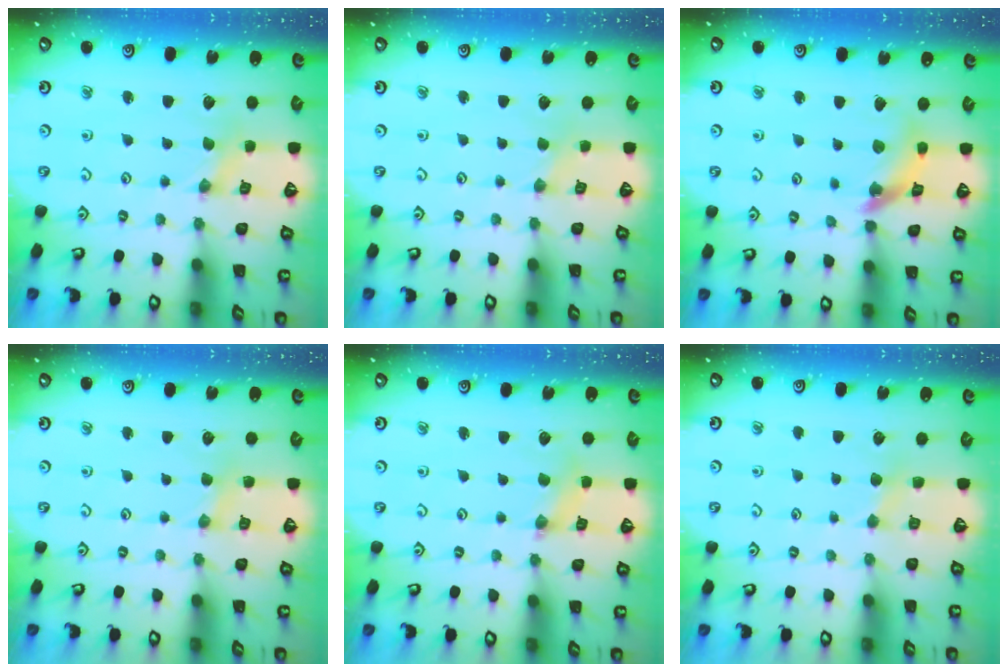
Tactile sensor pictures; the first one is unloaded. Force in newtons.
{"total": 0.7, "press": 0.7, "slide": 0.1}
{"total": 11.8, "press": 11.7, "slide": 1.4}
{"total": 2.8, "press": 2.8, "slide": 0.3}
{"total": 1.7, "press": 1.6, "slide": 0.3}
{"total": 3.0, "press": 3.0, "slide": 0.5}